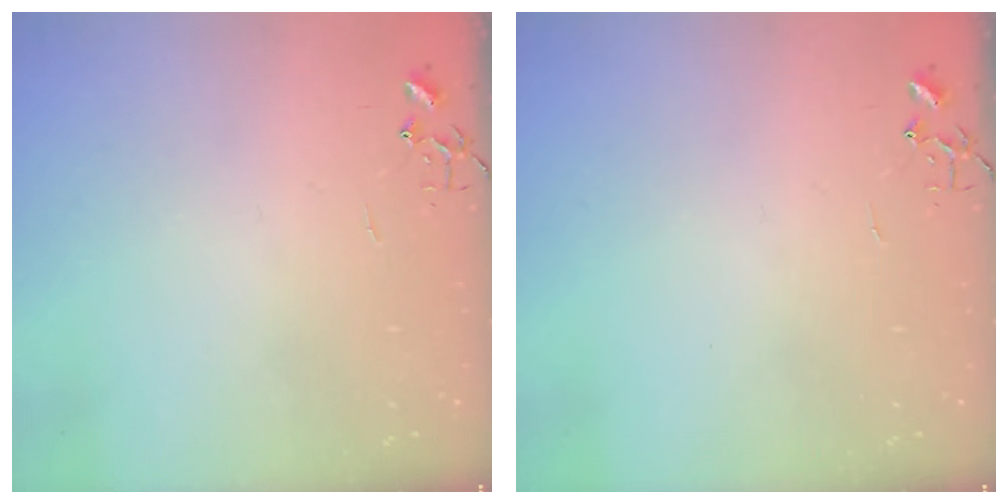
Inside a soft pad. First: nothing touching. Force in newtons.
{"total": 0.0}